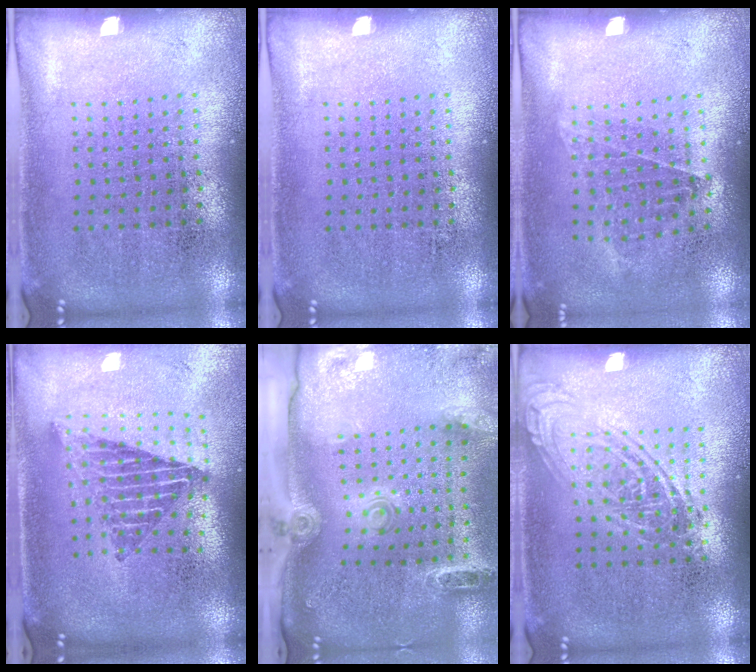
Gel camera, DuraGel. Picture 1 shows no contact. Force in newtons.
{"total": 0.0}
{"total": 0.9, "press": 0.8, "slide": 0.5}
{"total": 2.2, "press": 1.6, "slide": 1.5}
{"total": 3.0, "press": 2.1, "slide": 2.2}
{"total": 1.5, "press": 1.5, "slide": 0.1}